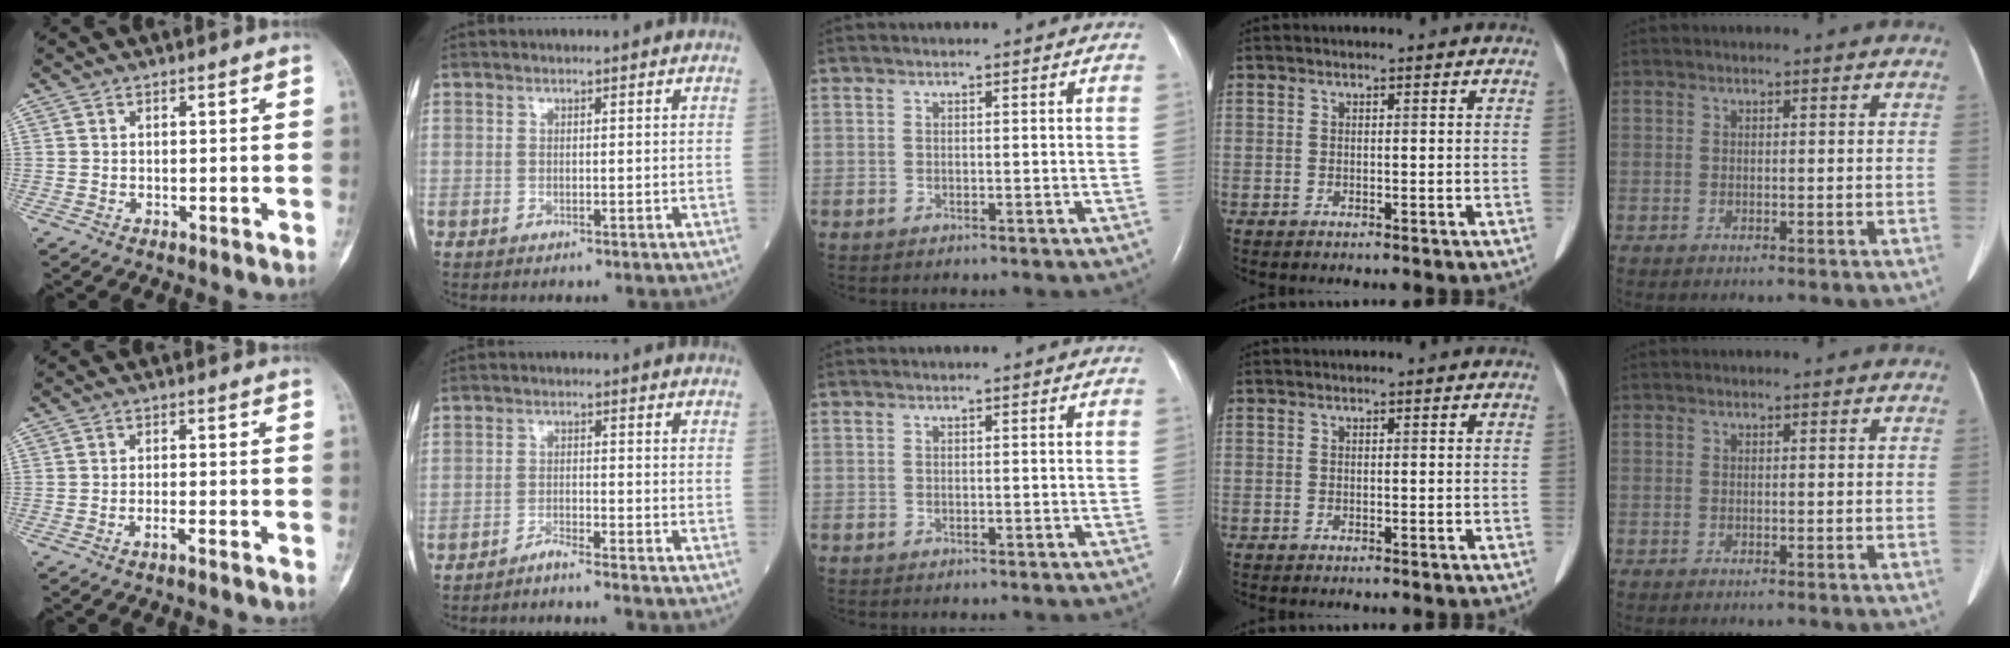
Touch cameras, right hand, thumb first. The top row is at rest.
{"thumb": {"total": 1.6, "force": [-1.2, 0.1, 1.0], "torque": [-0.023, 0.012, -0.022]}, "index": {"total": 3.2, "force": [-3.0, -1.0, 0.6], "torque": [-0.007, -0.006, -0.052]}}